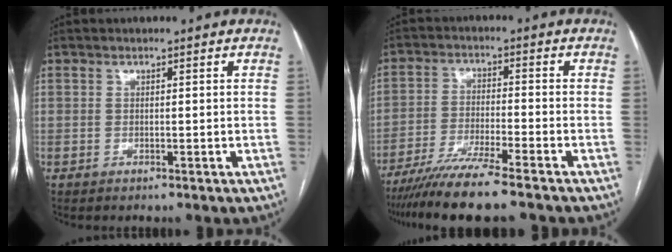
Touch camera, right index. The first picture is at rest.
{"total": 10.2, "force": [-8.2, -0.5, 6.0], "torque": [-0.097, -0.030, -0.143]}